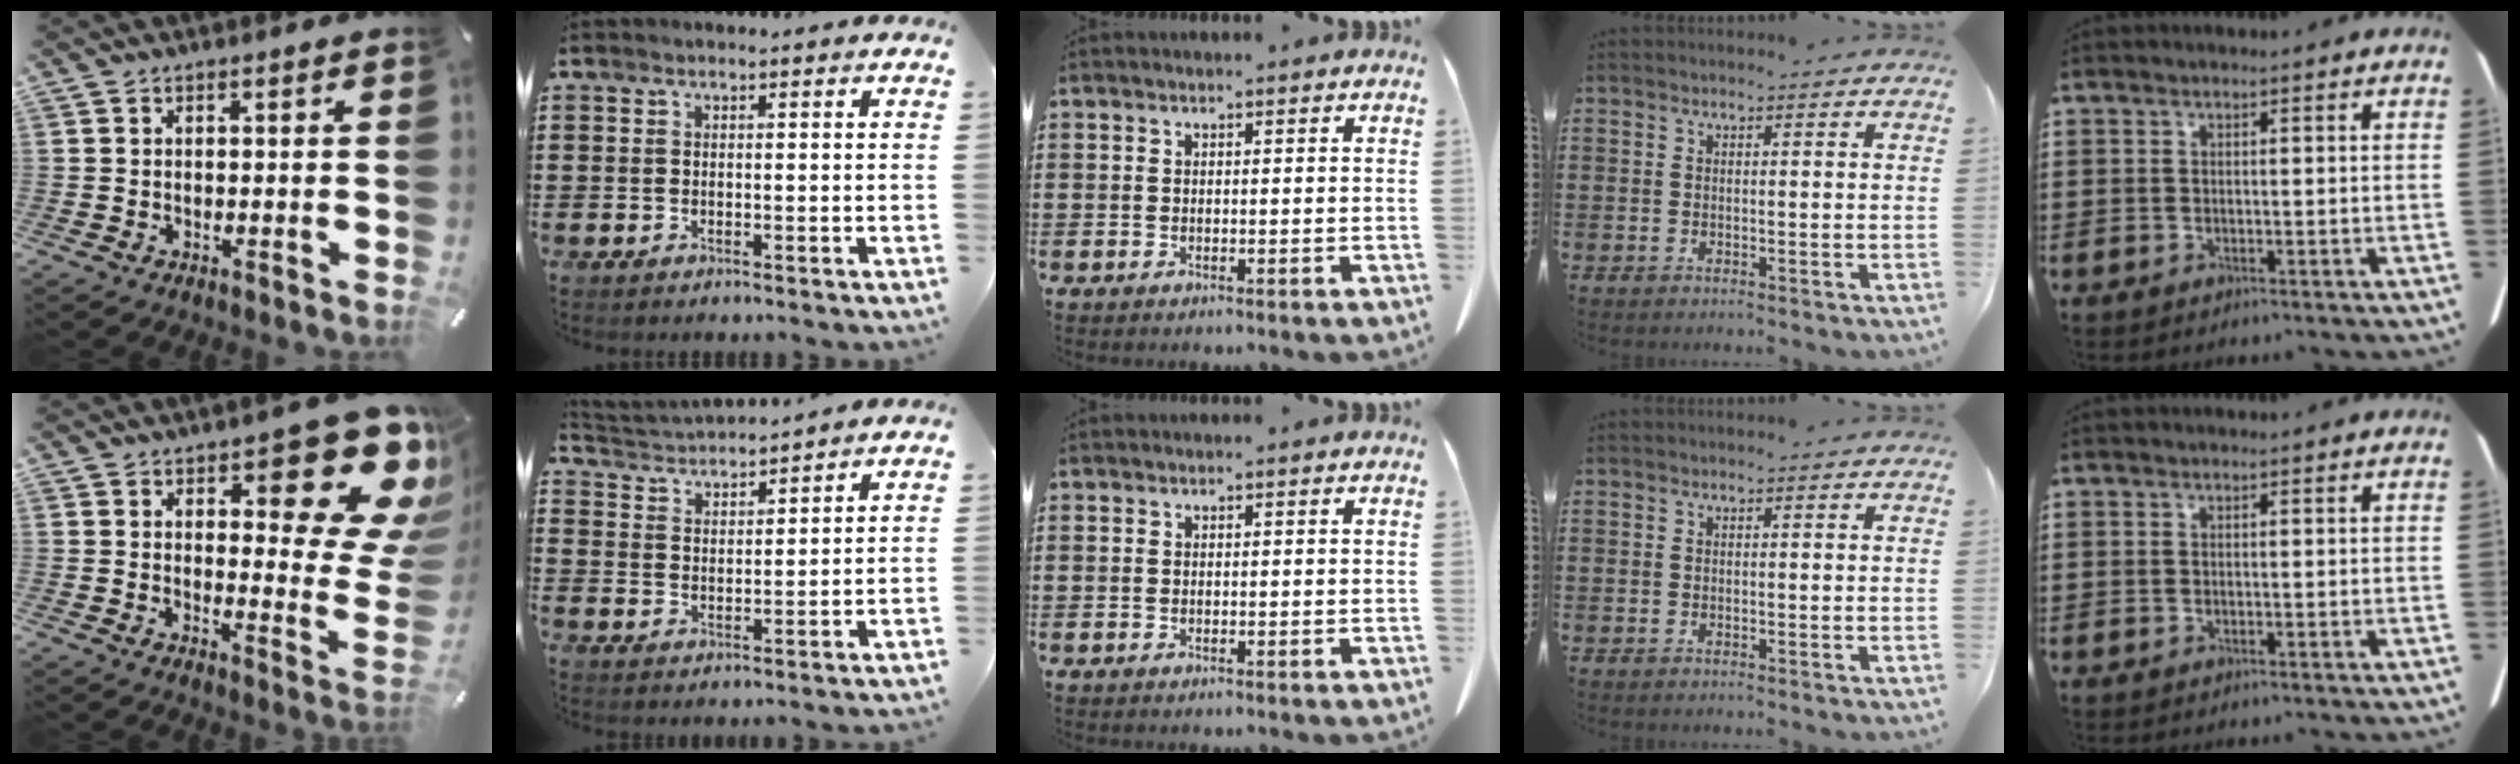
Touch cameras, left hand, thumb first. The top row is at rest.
{"thumb": {"total": 19.7, "force": [11.0, 8.0, 14.3], "torque": [-0.164, -0.094, 0.181]}, "index": {"total": 3.1, "force": [3.1, 0.0, -0.1], "torque": [-0.014, -0.018, 0.052]}}